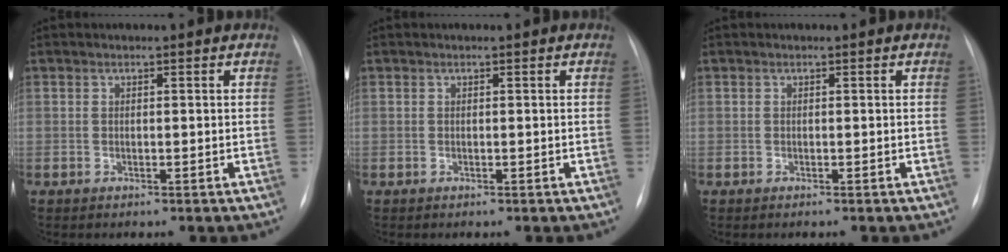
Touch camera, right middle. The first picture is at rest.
{"total": 0.0}
{"total": 0.0}